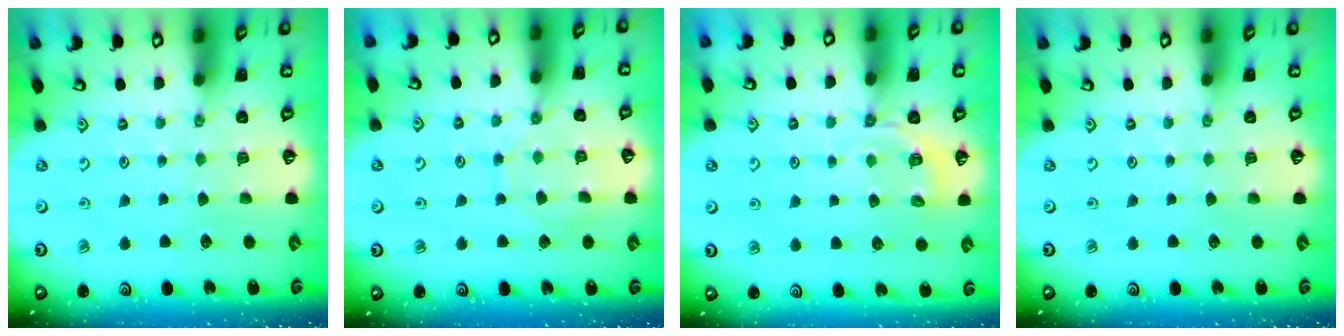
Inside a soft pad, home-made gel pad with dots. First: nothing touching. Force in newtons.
{"total": 9.4, "press": 9.4, "slide": 0.7}
{"total": 5.0, "press": 4.6, "slide": 2.0}
{"total": 0.0}